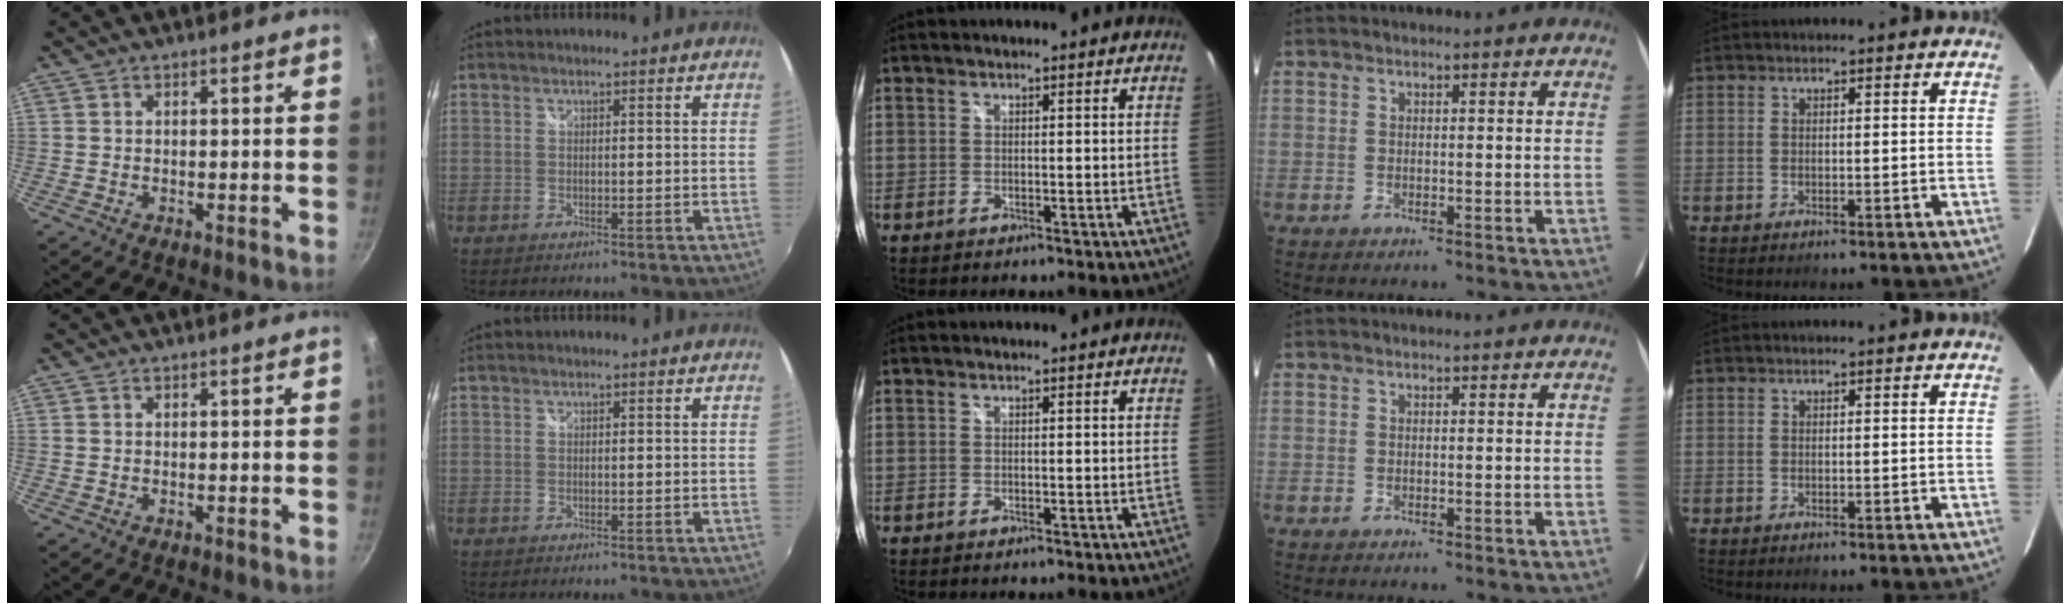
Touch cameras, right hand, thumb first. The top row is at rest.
{}